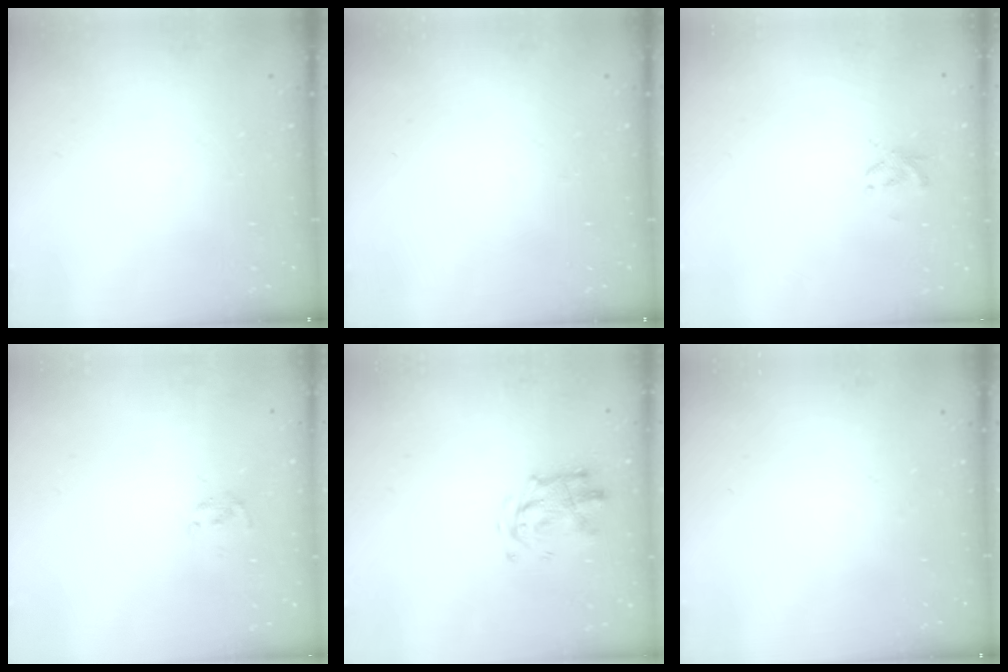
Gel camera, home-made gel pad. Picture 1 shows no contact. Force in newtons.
{"total": 0.0}
{"total": 2.1, "press": 1.9, "slide": 0.8}
{"total": 2.0, "press": 1.8, "slide": 0.7}
{"total": 3.3, "press": 3.3, "slide": 0.4}
{"total": 0.0}